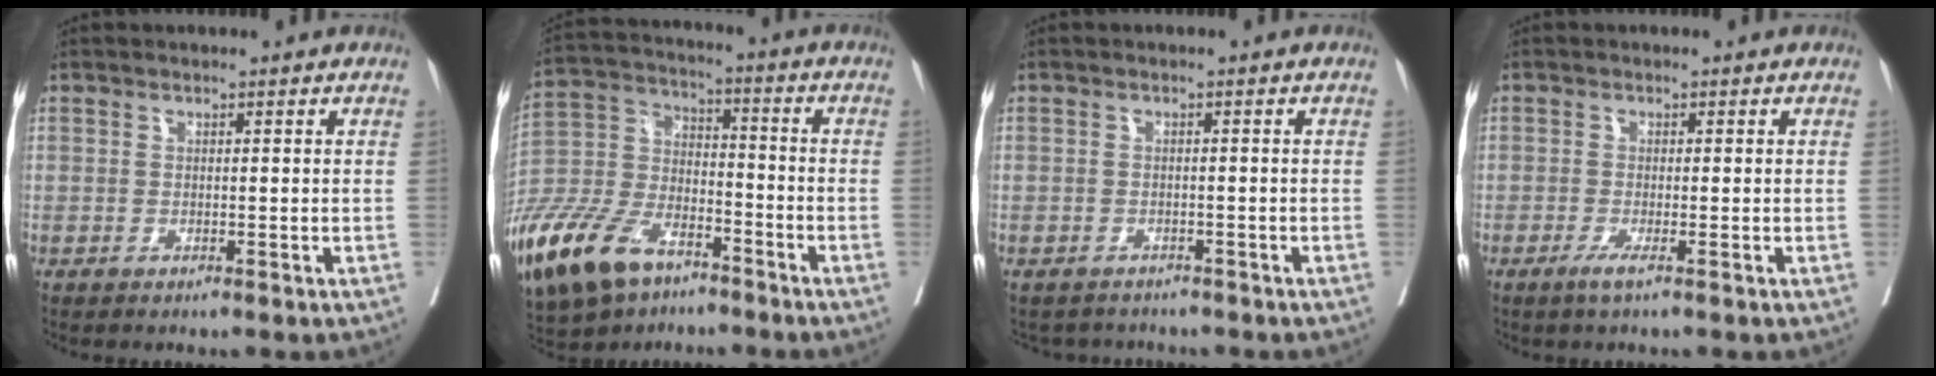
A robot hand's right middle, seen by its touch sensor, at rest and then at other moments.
{"total": 20.9, "force": [-13.5, 9.8, 12.5], "torque": [-0.330, -0.034, -0.259]}
{"total": 3.6, "force": [-3.3, 1.3, -0.3], "torque": [0.008, -0.002, -0.052]}
{"total": 1.7, "force": [-1.0, -0.2, 1.3], "torque": [-0.022, -0.009, -0.023]}